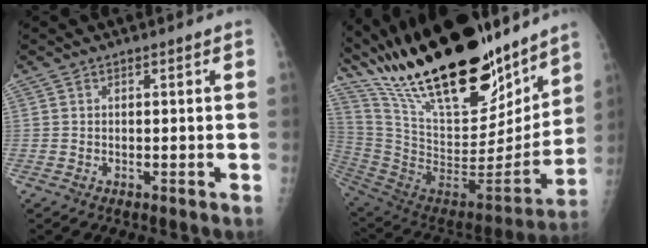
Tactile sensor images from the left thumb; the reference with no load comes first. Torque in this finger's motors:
{"motor_torque": [2.52, 2.49, 1.37, -1.39, 0.21]}